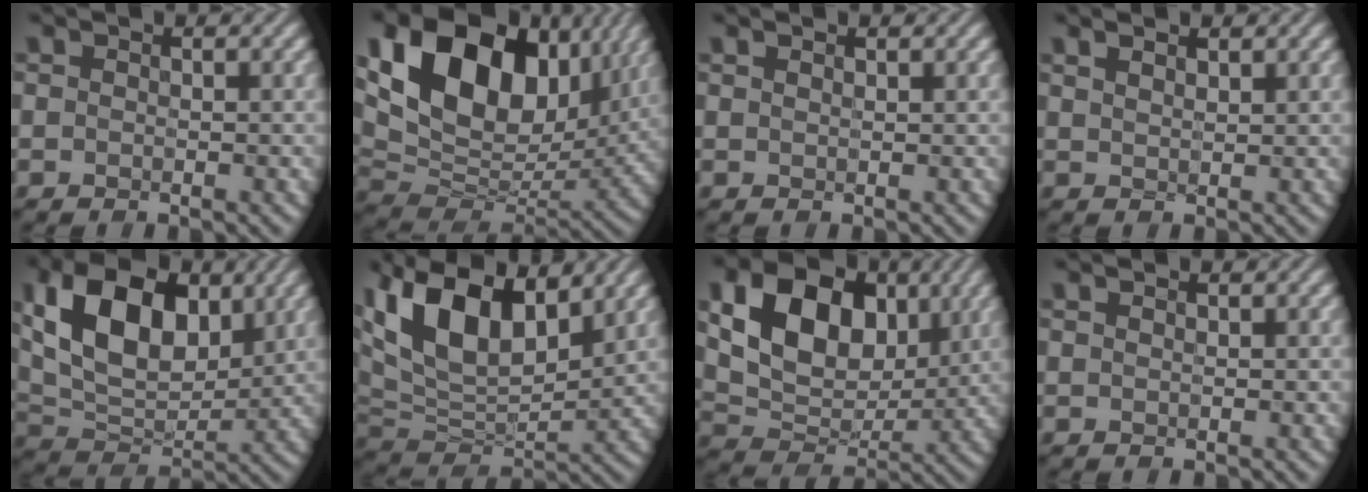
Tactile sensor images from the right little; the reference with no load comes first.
{"total": 16.7, "force": [6.1, 10.9, 11.1], "torque": [-0.225, 0.033, 0.109]}
{"total": 1.1, "force": [0.9, 0.5, 0.6], "torque": [-0.006, 0.010, 0.001]}
{"total": 2.4, "force": [1.7, 1.0, 1.4], "torque": [-0.019, 0.017, 0.012]}
{"total": 11.6, "force": [3.5, 7.2, 8.3], "torque": [-0.156, 0.010, 0.060]}
{"total": 12.3, "force": [5.3, 6.6, 9.0], "torque": [-0.188, 0.015, 0.093]}
{"total": 11.0, "force": [3.0, 7.6, 7.4], "torque": [-0.137, 0.005, 0.051]}
{"total": 0.8, "force": [0.6, 0.3, 0.4], "torque": [-0.003, 0.006, 0.000]}